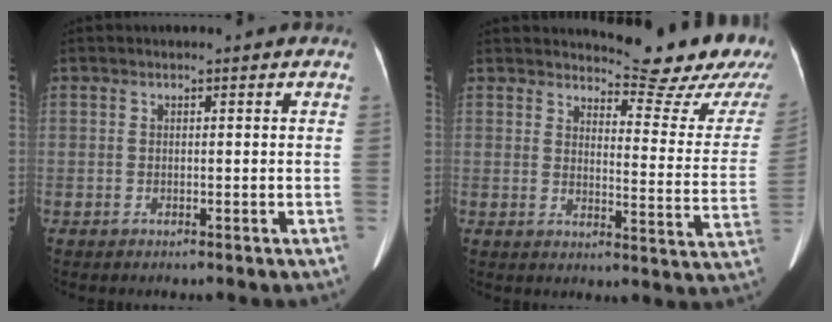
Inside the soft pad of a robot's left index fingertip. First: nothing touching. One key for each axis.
{"total": 15.2, "fx": 14.5, "fy": 1.1, "fz": 4.6, "tx": -0.050, "ty": -0.095, "tz": 0.151}